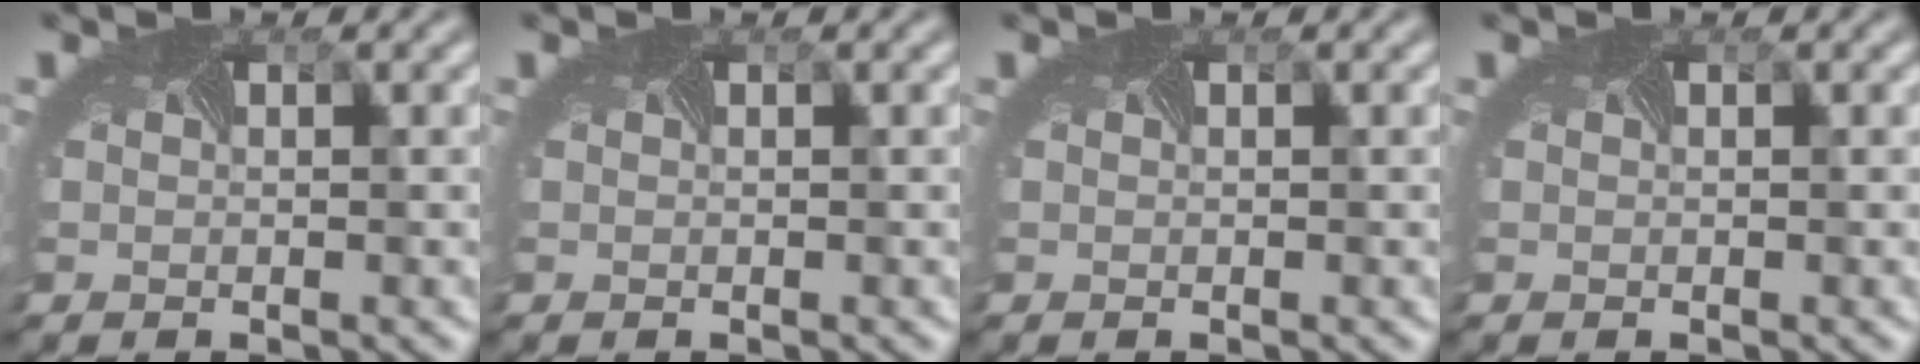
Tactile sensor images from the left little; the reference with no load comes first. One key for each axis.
{"total": 0.0}
{"total": 0.0}
{"total": 0.0}